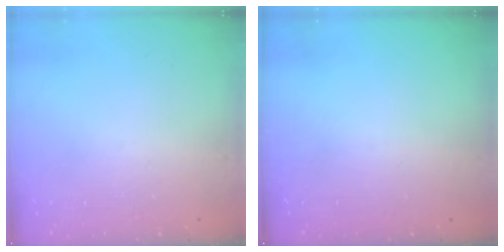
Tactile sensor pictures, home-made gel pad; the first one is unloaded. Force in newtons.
{"total": 0.0}